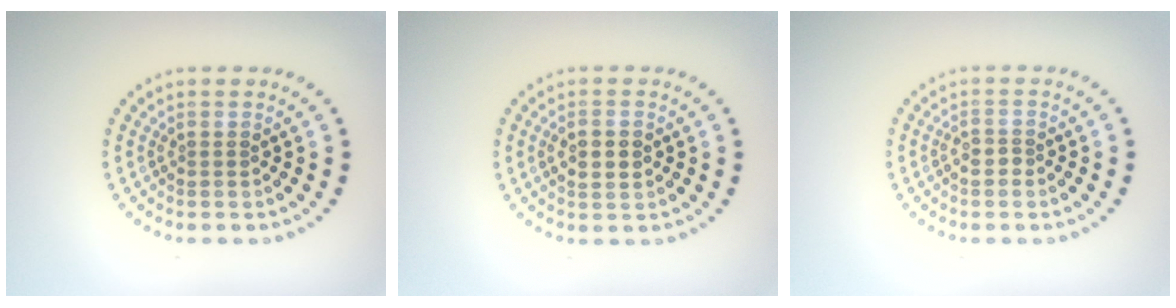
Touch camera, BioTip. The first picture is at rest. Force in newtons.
{"total": 2.2, "press": 2.2, "slide": 0.1}
{"total": 1.4, "press": 1.2, "slide": 0.8}